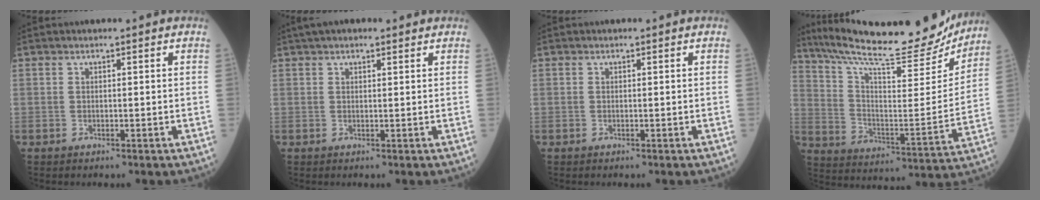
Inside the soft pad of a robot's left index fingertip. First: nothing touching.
{"total": 4.5, "force": [3.5, 1.2, 2.6], "torque": [-0.040, 0.034, 0.055]}
{"total": 0.0}
{"total": 23.7, "force": [21.5, 2.8, 9.6], "torque": [-0.169, -0.048, 0.313]}